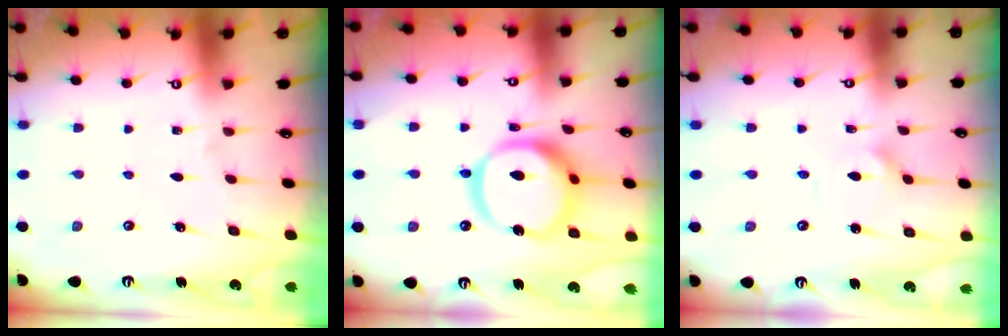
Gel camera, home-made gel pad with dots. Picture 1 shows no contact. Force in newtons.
{"total": 16.8, "press": 16.7, "slide": 2.0}
{"total": 3.1, "press": 3.1, "slide": 0.3}